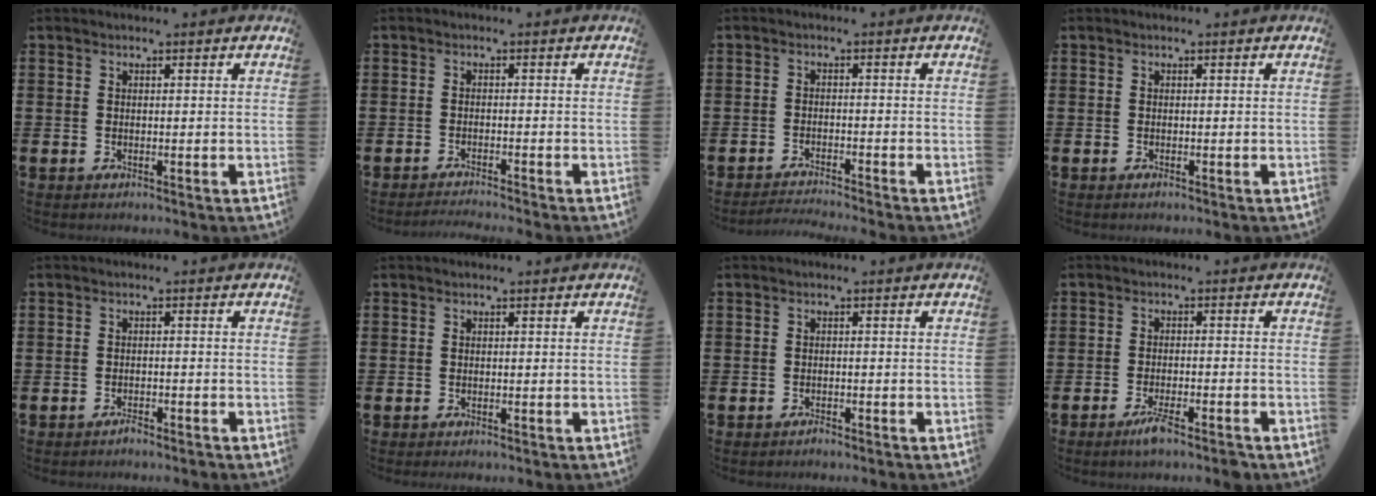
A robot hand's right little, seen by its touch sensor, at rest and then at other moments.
{"total": 1.2, "force": [-1.2, -0.3, 0.2], "torque": [-0.004, 0.000, -0.023]}
{"total": 1.6, "force": [-1.6, -0.3, 0.2], "torque": [-0.004, 0.003, -0.032]}
{"total": 0.0}
{"total": 1.2, "force": [-1.1, 0.2, 0.3], "torque": [-0.008, 0.000, -0.023]}
{"total": 0.0}
{"total": 0.8, "force": [-0.8, 0.1, 0.1], "torque": [-0.005, -0.001, -0.017]}
{"total": 3.4, "force": [-2.4, 0.2, 2.5], "torque": [-0.039, -0.001, -0.040]}